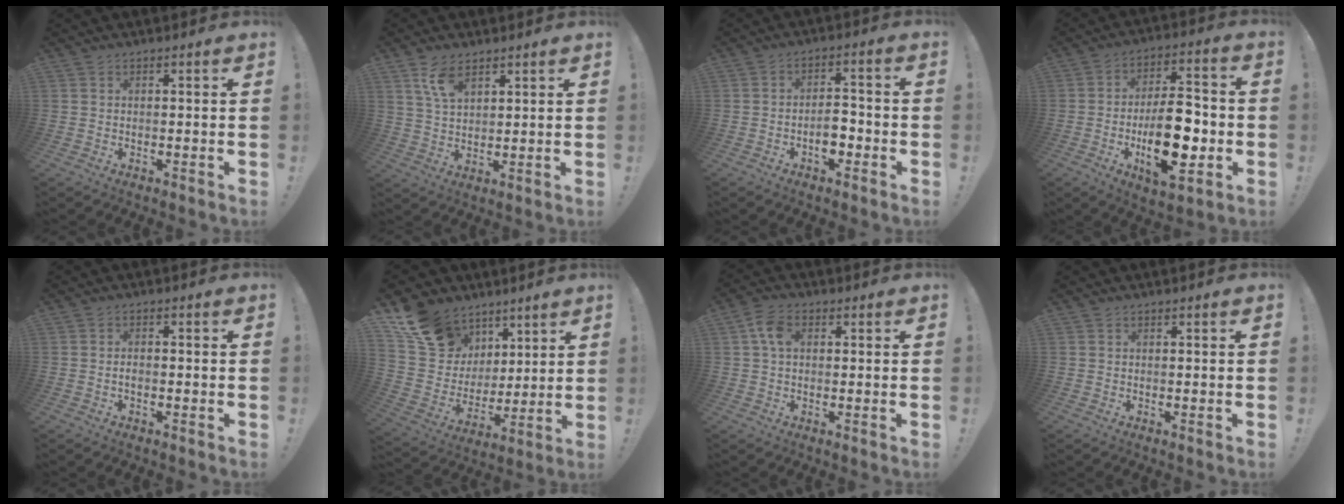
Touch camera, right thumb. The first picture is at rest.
{"total": 7.6, "force": [4.6, 3.9, 4.6], "torque": [-0.082, -0.017, 0.086]}
{"total": 6.2, "force": [-2.4, 3.3, 4.6], "torque": [-0.072, 0.010, -0.044]}
{"total": 18.9, "force": [-4.1, 8.7, 16.3], "torque": [-0.266, 0.006, -0.064]}
{"total": 1.2, "force": [-0.6, 0.4, 0.9], "torque": [-0.015, 0.005, -0.012]}
{"total": 16.6, "force": [9.4, 12.4, 5.8], "torque": [-0.104, -0.055, 0.200]}
{"total": 6.0, "force": [1.1, 4.0, 4.3], "torque": [-0.087, 0.012, 0.021]}
{"total": 0.0}